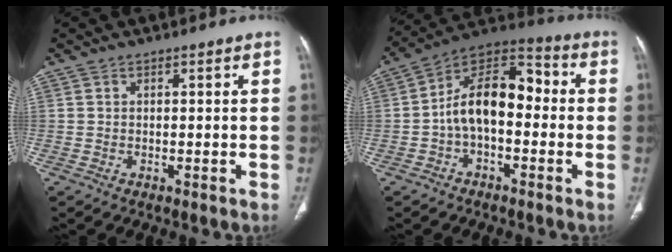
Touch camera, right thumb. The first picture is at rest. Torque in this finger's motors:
{"motor_torque": [1.87, 1.83, 1.30, -0.23, 0.12]}